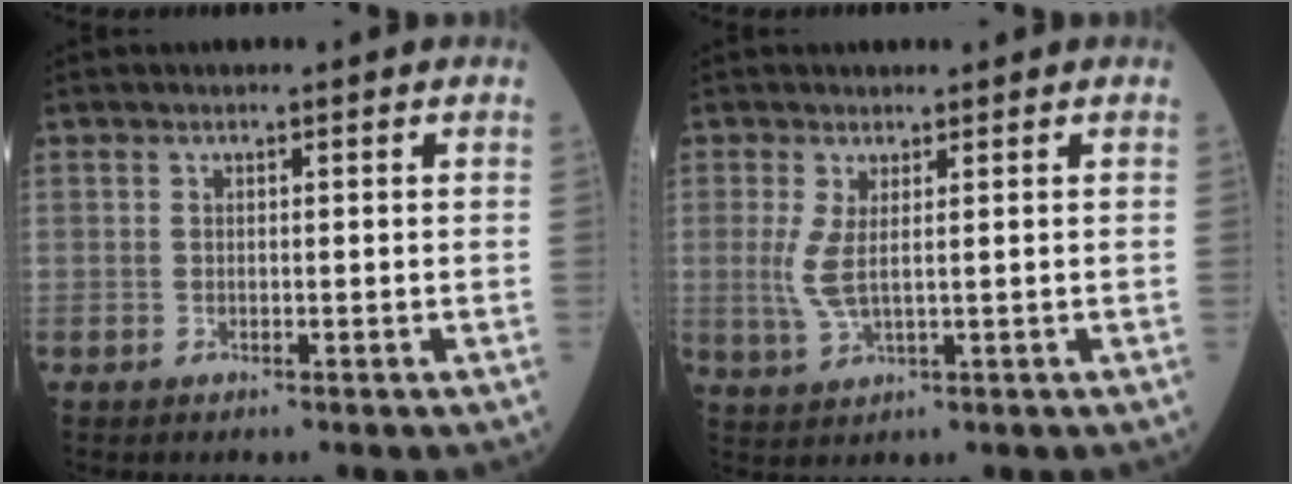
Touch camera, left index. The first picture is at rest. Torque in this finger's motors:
{"motor_torque": [0.92, -0.33, 0.33, 0.08]}